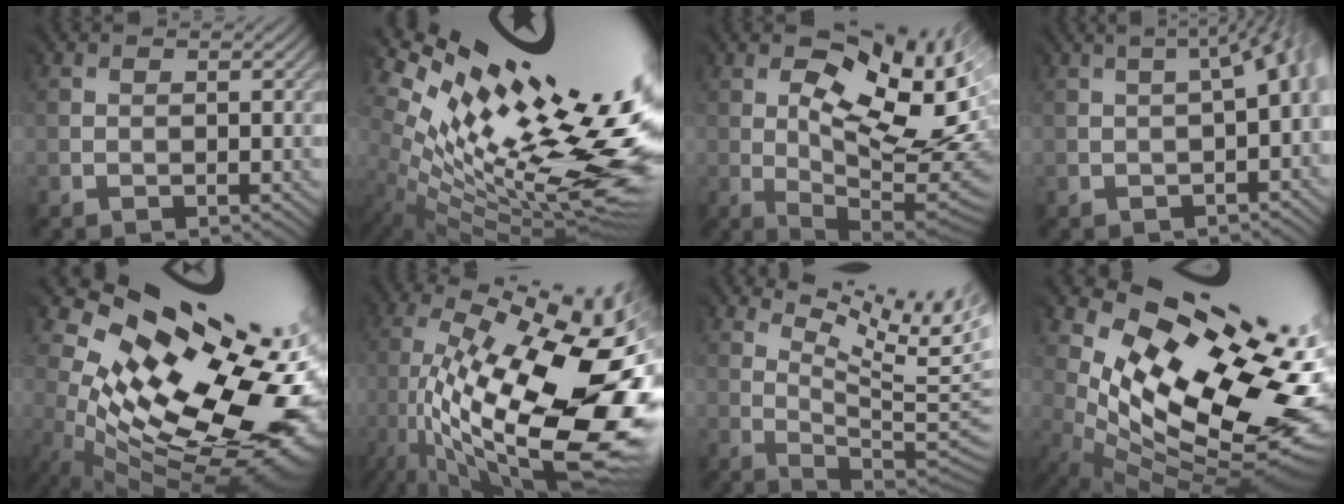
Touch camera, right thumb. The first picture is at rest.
{"total": 15.9, "force": [4.3, 5.9, 14.1], "torque": [-0.228, -0.005, 0.103]}
{"total": 14.6, "force": [1.9, 6.0, 13.2], "torque": [-0.212, 0.007, 0.041]}
{"total": 5.5, "force": [-1.1, 1.7, 5.1], "torque": [-0.030, 0.022, -0.022]}
{"total": 15.9, "force": [0.8, 8.3, 13.6], "torque": [-0.208, -0.034, 0.046]}
{"total": 19.1, "force": [-4.2, 7.1, 17.2], "torque": [-0.286, -0.028, -0.067]}
{"total": 10.9, "force": [6.9, 2.3, 8.1], "torque": [-0.134, -0.003, 0.109]}
{"total": 15.5, "force": [2.5, 7.8, 13.1], "torque": [-0.210, -0.029, 0.079]}